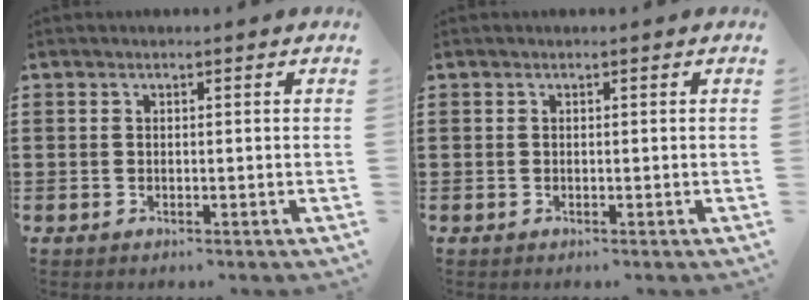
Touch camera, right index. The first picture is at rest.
{"total": 0.0}